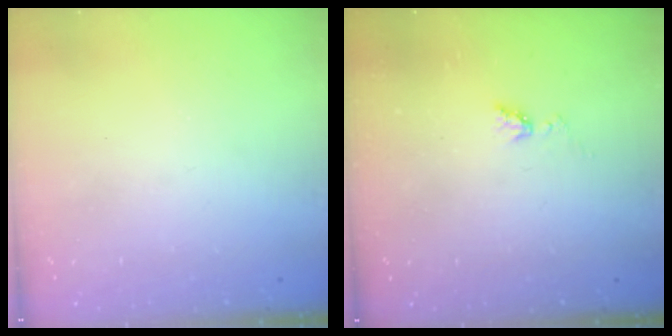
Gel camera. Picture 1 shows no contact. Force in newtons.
{"total": 4.0, "press": 3.9, "slide": 0.5}